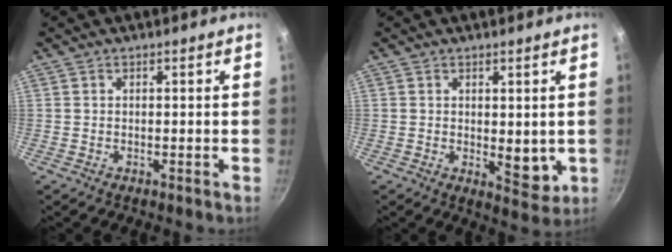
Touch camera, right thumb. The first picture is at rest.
{"total": 5.5, "force": [0.2, 2.9, 4.7], "torque": [-0.057, -0.017, 0.007]}